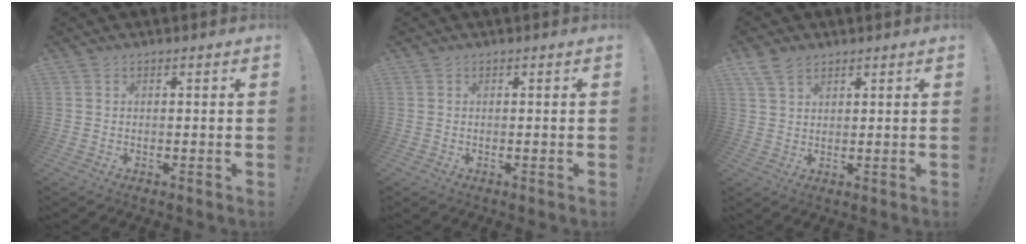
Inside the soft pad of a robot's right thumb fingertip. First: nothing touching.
{"total": 0.0}
{"total": 5.1, "force": [3.5, 2.8, 2.5], "torque": [-0.056, -0.008, 0.069]}